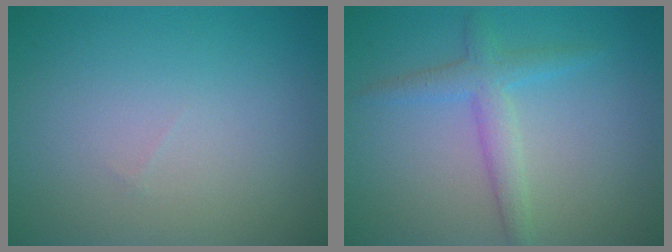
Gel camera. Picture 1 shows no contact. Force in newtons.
{"total": 2.7, "press": 2.7, "slide": 0.2}